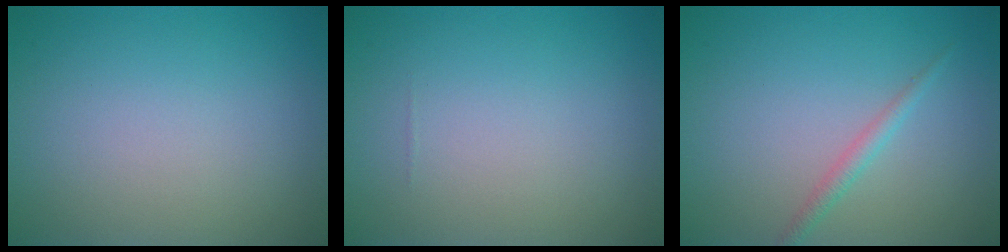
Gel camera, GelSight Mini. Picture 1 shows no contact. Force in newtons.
{"total": 0.0}
{"total": 1.3, "press": 1.3, "slide": 0.1}